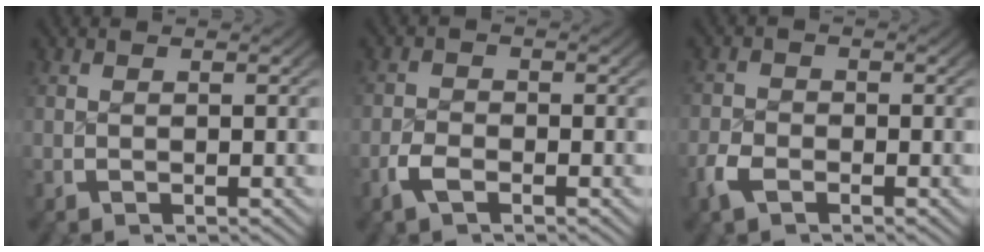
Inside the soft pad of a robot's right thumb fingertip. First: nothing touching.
{"total": 2.0, "force": [-1.6, 1.1, 0.6], "torque": [-0.025, -0.002, -0.032]}
{"total": 2.1, "force": [-1.6, 1.3, 0.3], "torque": [-0.017, -0.003, -0.033]}